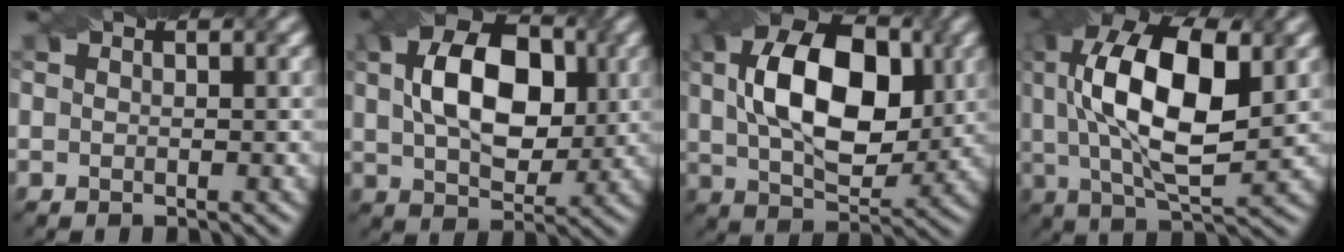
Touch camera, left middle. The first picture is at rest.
{"total": 9.7, "force": [1.6, 5.9, 7.5], "torque": [-0.129, 0.011, 0.025]}
{"total": 11.9, "force": [2.0, 6.9, 9.5], "torque": [-0.163, 0.012, 0.032]}
{"total": 13.2, "force": [2.3, 5.8, 11.7], "torque": [-0.213, 0.011, 0.038]}